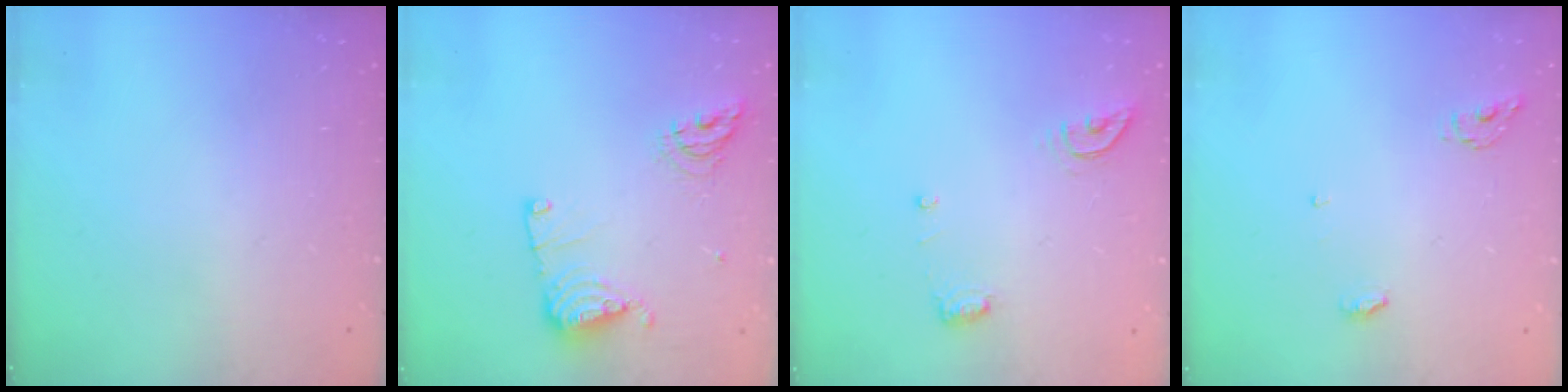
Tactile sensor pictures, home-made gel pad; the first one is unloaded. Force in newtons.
{"total": 11.8, "press": 11.7, "slide": 1.4}
{"total": 6.4, "press": 6.4, "slide": 0.6}
{"total": 4.4, "press": 4.4, "slide": 0.3}